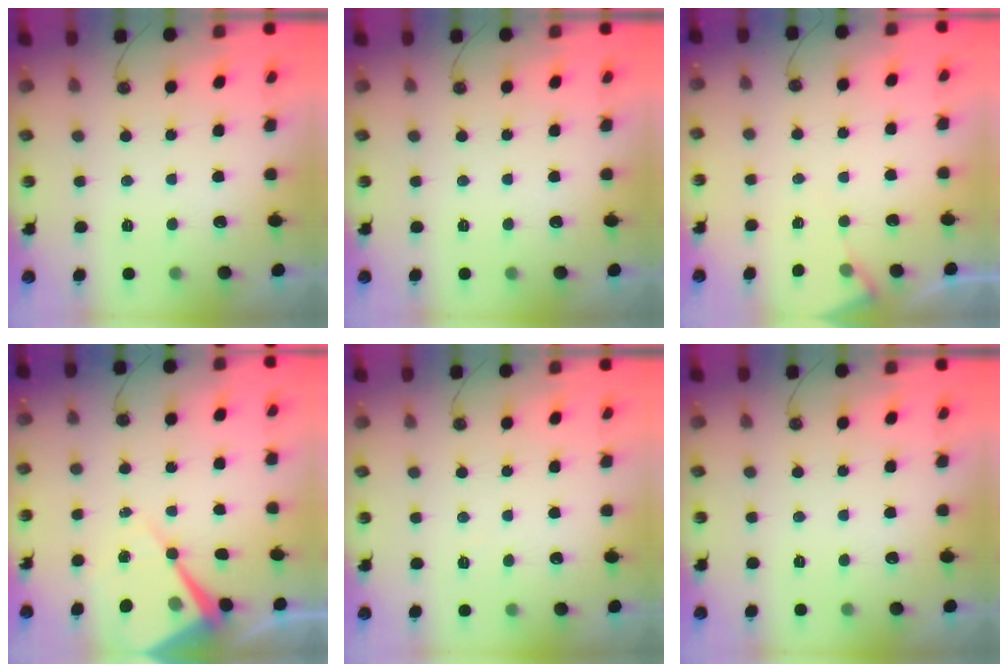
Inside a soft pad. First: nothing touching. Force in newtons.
{"total": 0.0}
{"total": 4.3, "press": 4.3, "slide": 0.5}
{"total": 10.4, "press": 10.4, "slide": 0.8}
{"total": 2.1, "press": 2.1, "slide": 0.5}
{"total": 0.0}